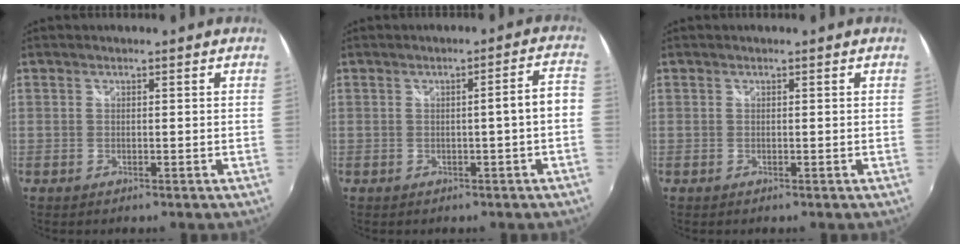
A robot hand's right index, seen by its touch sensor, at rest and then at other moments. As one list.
[{"total": 4.2, "force": [-1.0, -0.5, 4.1], "torque": [-0.051, 0.016, -0.005]}, {"total": 0.0}]